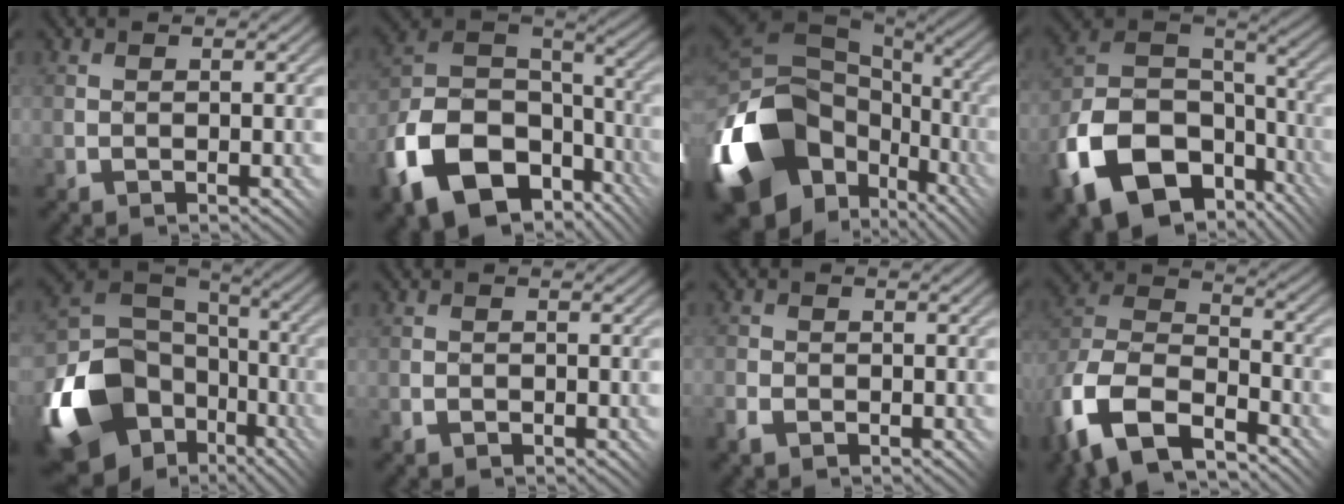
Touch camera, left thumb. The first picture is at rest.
{"total": 16.7, "force": [-8.0, 10.8, 9.9], "torque": [-0.235, -0.035, -0.140]}
{"total": 20.1, "force": [-7.4, 14.2, 12.2], "torque": [-0.305, -0.027, -0.117]}
{"total": 16.8, "force": [-7.8, 11.0, 10.0], "torque": [-0.235, -0.036, -0.134]}
{"total": 17.4, "force": [-7.1, 12.9, 9.2], "torque": [-0.235, -0.040, -0.127]}
{"total": 0.9, "force": [-0.7, 0.6, 0.0], "torque": [0.004, 0.000, -0.013]}
{"total": 2.7, "force": [-1.6, 1.9, 1.0], "torque": [-0.026, -0.005, -0.038]}
{"total": 15.1, "force": [-9.6, 8.2, 8.3], "torque": [-0.222, -0.034, -0.180]}